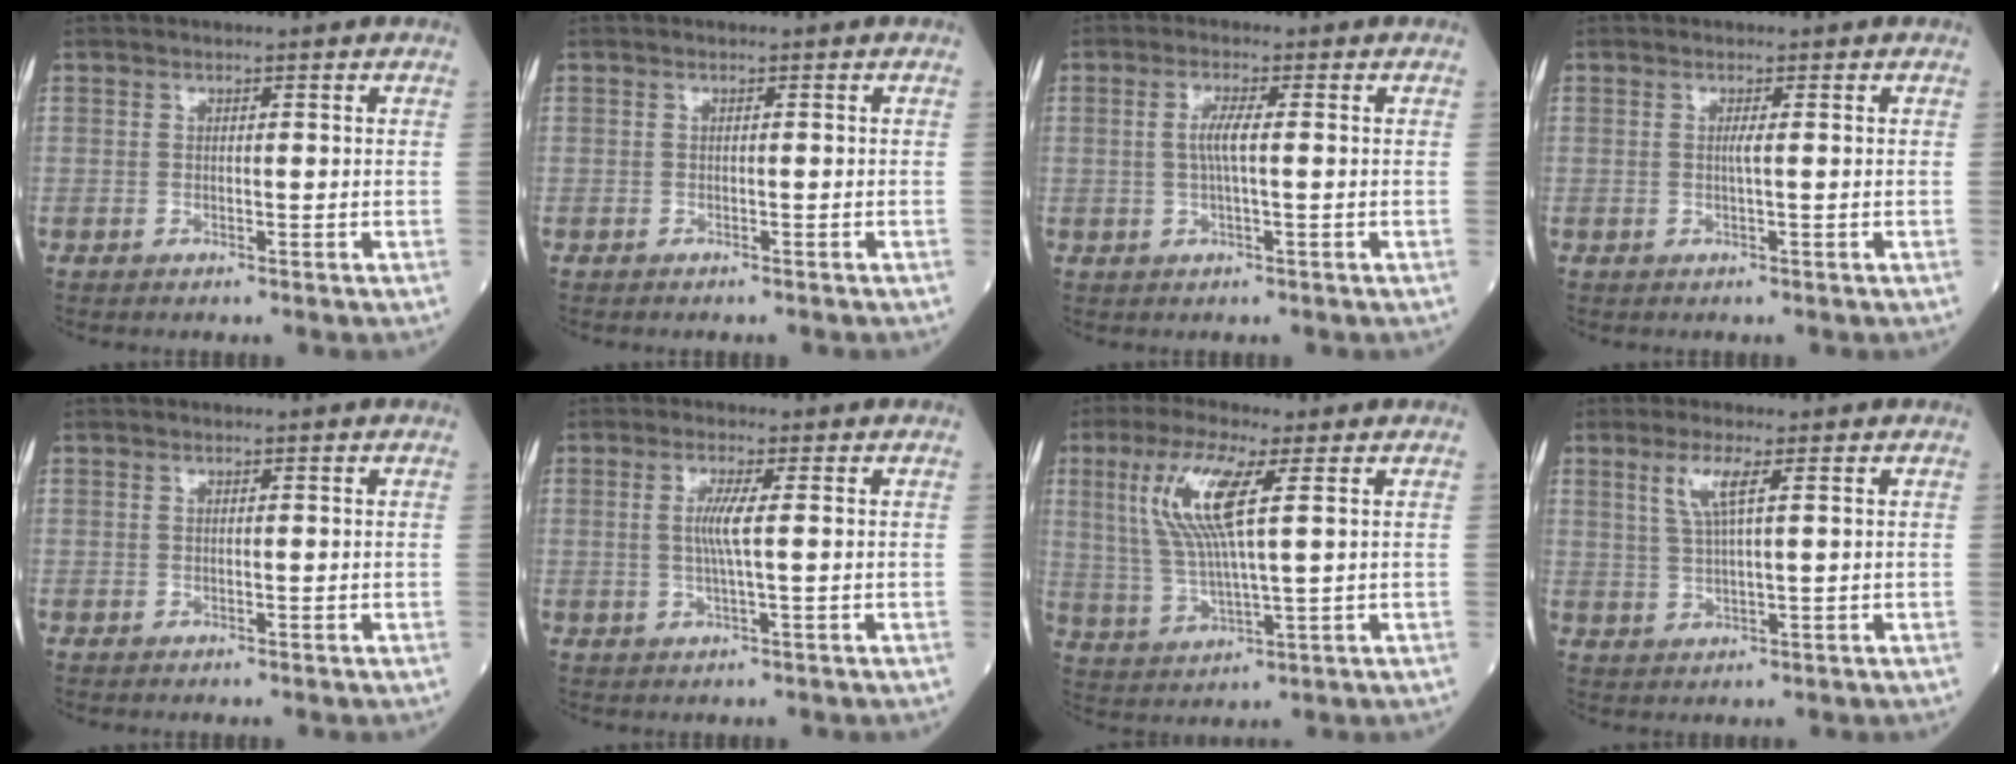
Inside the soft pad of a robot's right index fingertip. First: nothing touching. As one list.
[{"total": 0.8, "force": [-0.7, 0.1, 0.4], "torque": [-0.004, -0.001, -0.010]}, {"total": 3.1, "force": [0.2, 0.1, 3.1], "torque": [-0.065, 0.001, 0.002]}, {"total": 0.9, "force": [0.0, -0.3, 0.8], "torque": [-0.018, -0.001, -0.002]}, {"total": 0.0}, {"total": 3.6, "force": [0.4, -0.4, 3.5], "torque": [-0.076, -0.004, 0.005]}, {"total": 10.7, "force": [3.5, 1.0, 10.0], "torque": [-0.222, 0.003, 0.067]}, {"total": 4.3, "force": [1.9, 0.3, 3.9], "torque": [-0.086, 0.002, 0.040]}]